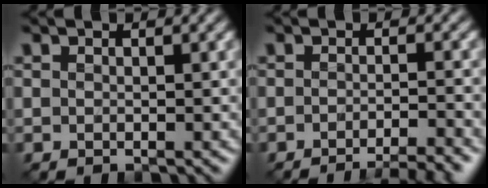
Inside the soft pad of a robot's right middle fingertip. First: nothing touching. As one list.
[{"total": 4.1, "force": [-3.3, 0.4, 2.4], "torque": [-0.030, 0.002, -0.049]}]